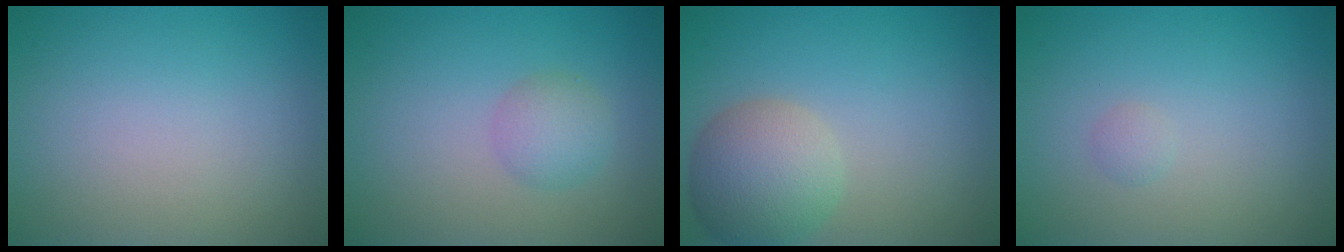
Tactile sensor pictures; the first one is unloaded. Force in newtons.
{"total": 2.2, "press": 2.2, "slide": 0.1}
{"total": 5.3, "press": 5.3, "slide": 0.3}
{"total": 0.6, "press": 0.6, "slide": 0.0}